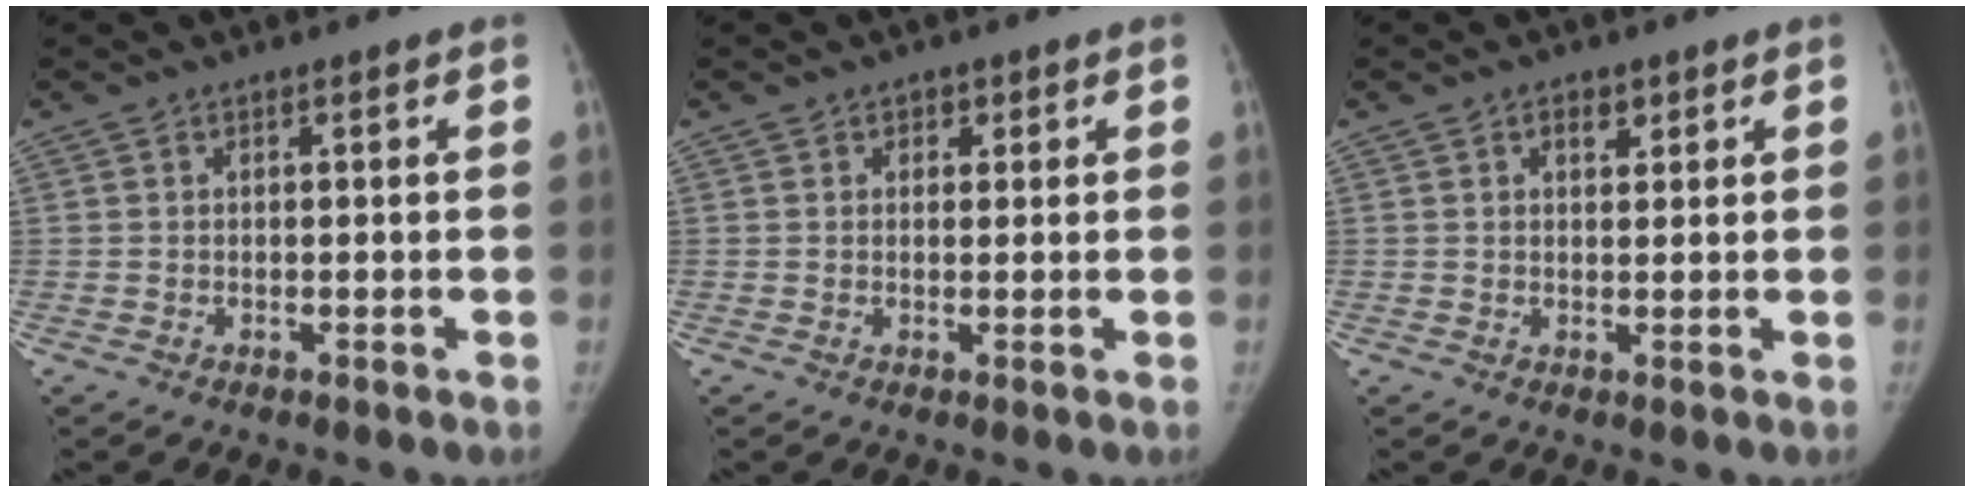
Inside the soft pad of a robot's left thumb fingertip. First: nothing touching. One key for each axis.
{"total": 1.7, "fx": 0.9, "fy": 1.4, "fz": 0.5, "tx": 0.011, "ty": -0.003, "tz": 0.009}
{"total": 2.4, "fx": 1.3, "fy": 1.5, "fz": 1.3, "tx": -0.005, "ty": -0.005, "tz": 0.020}